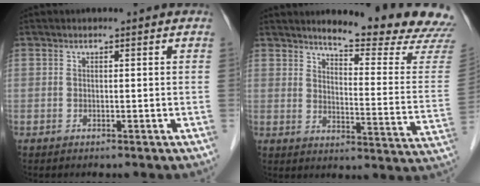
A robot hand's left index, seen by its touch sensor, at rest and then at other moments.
{"total": 17.3, "force": [16.3, 0.0, 5.9], "torque": [-0.082, -0.113, 0.188]}